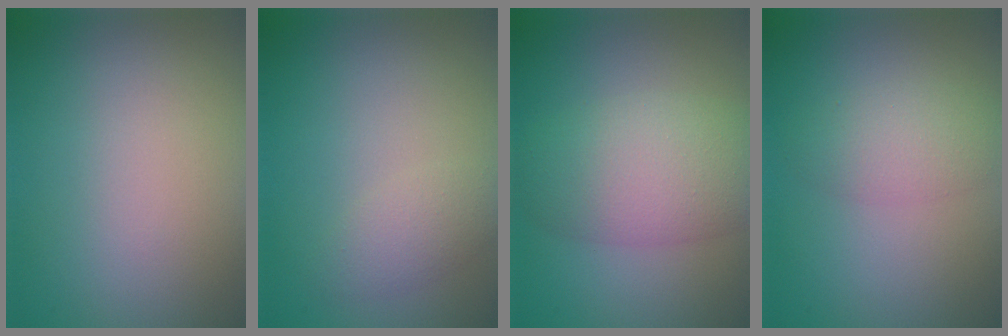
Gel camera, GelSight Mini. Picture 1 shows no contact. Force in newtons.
{"total": 2.0, "press": 2.0, "slide": 0.0}
{"total": 6.7, "press": 6.7, "slide": 0.5}
{"total": 3.0, "press": 3.0, "slide": 0.1}